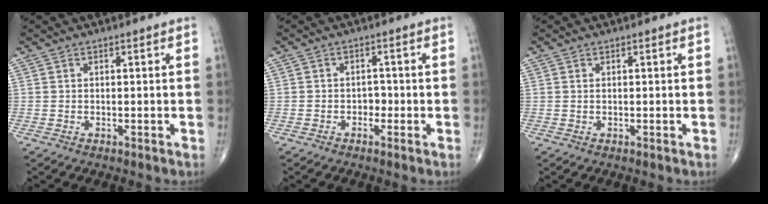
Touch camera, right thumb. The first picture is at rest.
{"total": 1.8, "force": [-0.7, 1.4, 0.9], "torque": [0.000, 0.007, -0.017]}
{"total": 0.0}